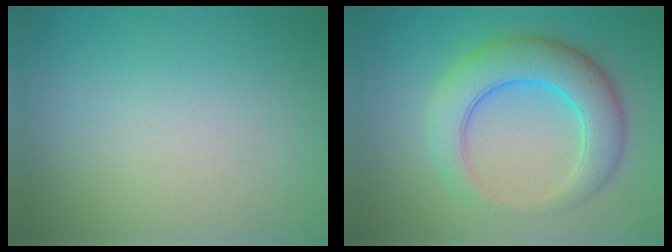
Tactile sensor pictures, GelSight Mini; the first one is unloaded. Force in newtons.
{"total": 6.5, "press": 6.5, "slide": 0.1}